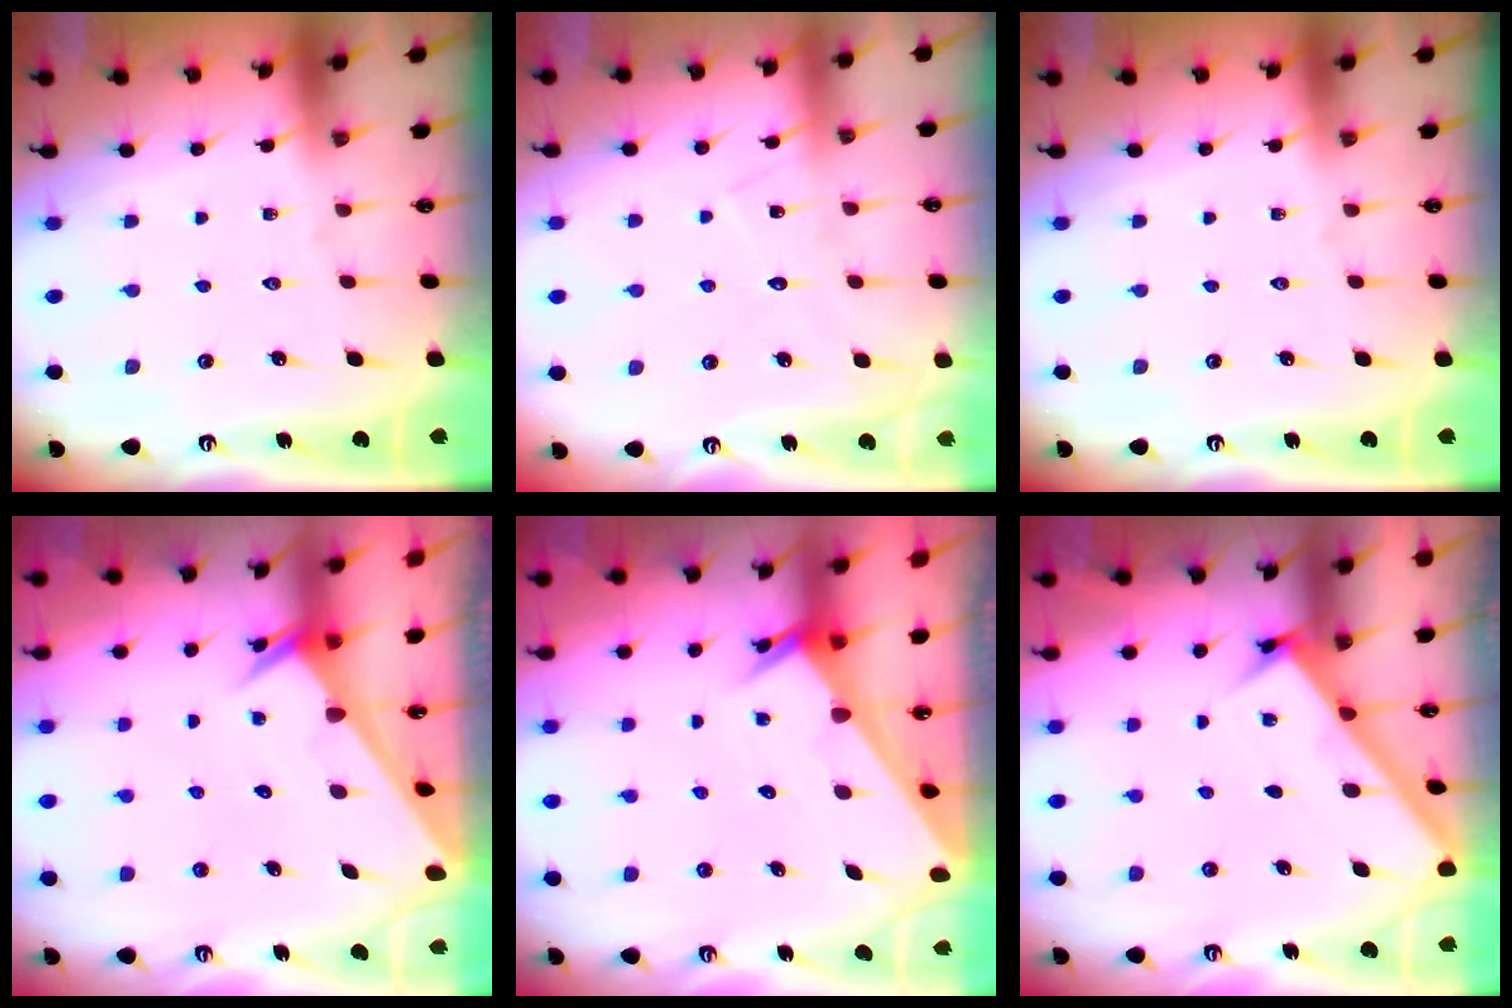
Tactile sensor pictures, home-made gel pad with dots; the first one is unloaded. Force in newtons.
{"total": 6.8, "press": 6.8, "slide": 0.4}
{"total": 0.0}
{"total": 2.4, "press": 2.4, "slide": 0.0}
{"total": 2.2, "press": 2.2, "slide": 0.1}
{"total": 2.9, "press": 2.9, "slide": 0.2}